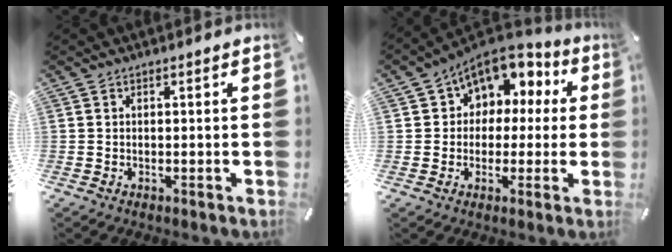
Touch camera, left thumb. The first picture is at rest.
{"total": 8.9, "force": [4.1, 7.3, 2.8], "torque": [-0.053, -0.029, 0.079]}